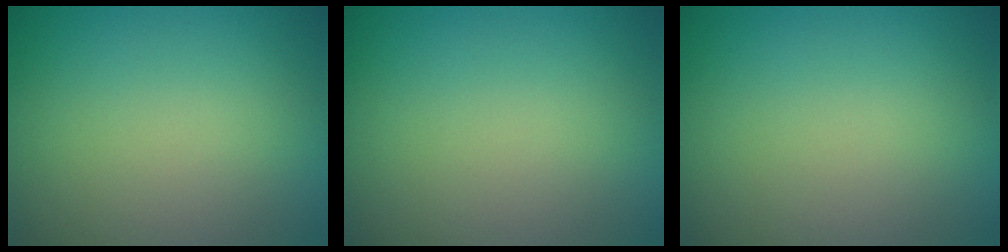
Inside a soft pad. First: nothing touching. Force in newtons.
{"total": 0.0}
{"total": 0.0}